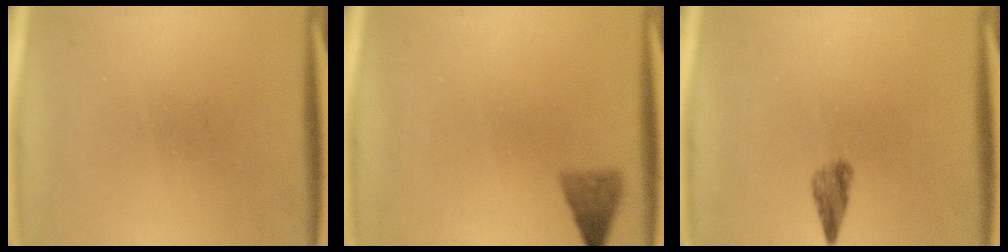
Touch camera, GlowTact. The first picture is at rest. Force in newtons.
{"total": 2.5}
{"total": 2.2}